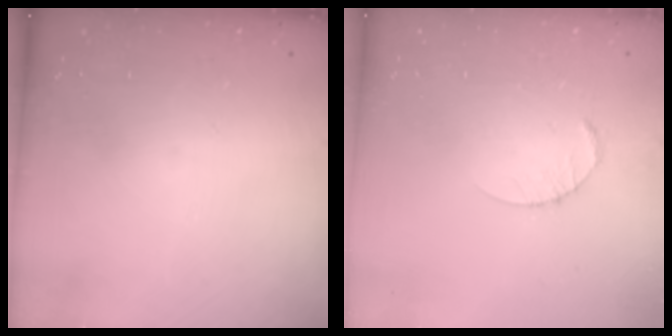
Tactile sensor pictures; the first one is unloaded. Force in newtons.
{"total": 2.6, "press": 2.6, "slide": 0.4}